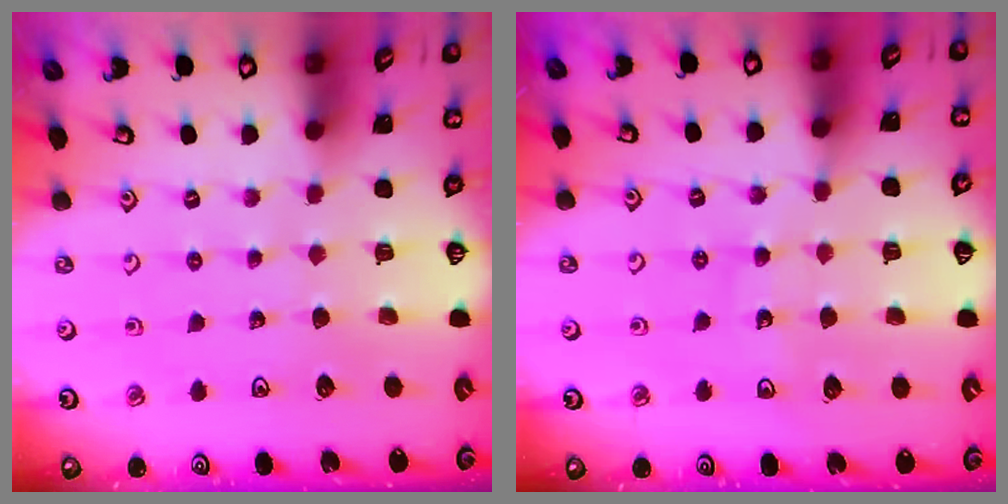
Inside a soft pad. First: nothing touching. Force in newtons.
{"total": 8.6, "press": 7.9, "slide": 3.2}